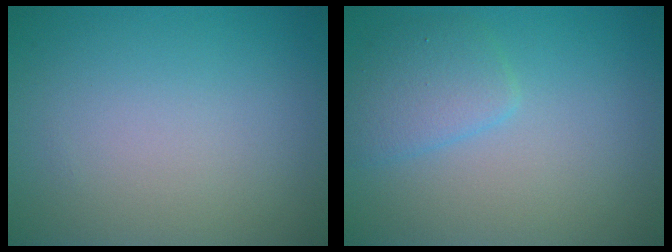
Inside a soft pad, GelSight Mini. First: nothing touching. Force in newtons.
{"total": 2.7, "press": 2.7, "slide": 0.1}